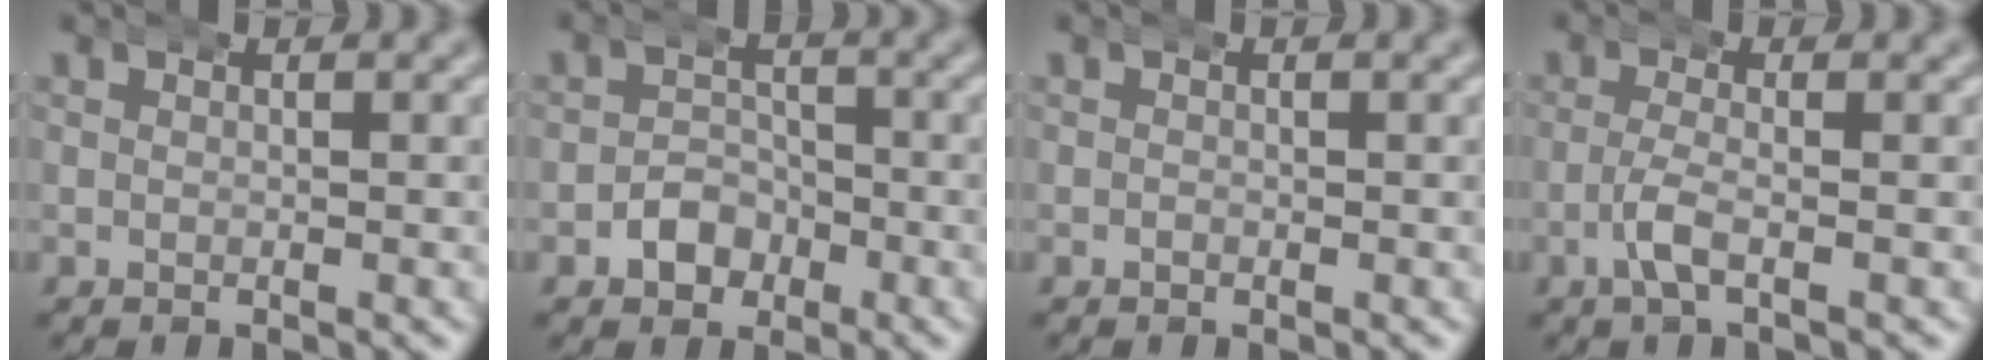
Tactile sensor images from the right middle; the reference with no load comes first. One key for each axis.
{"total": 2.9, "fx": -1.3, "fy": 2.4, "fz": 0.7, "tx": -0.013, "ty": 0.003, "tz": -0.033}
{"total": 0.0}
{"total": 2.0, "fx": -0.9, "fy": 0.2, "fz": 1.8, "tx": -0.041, "ty": -0.005, "tz": -0.020}